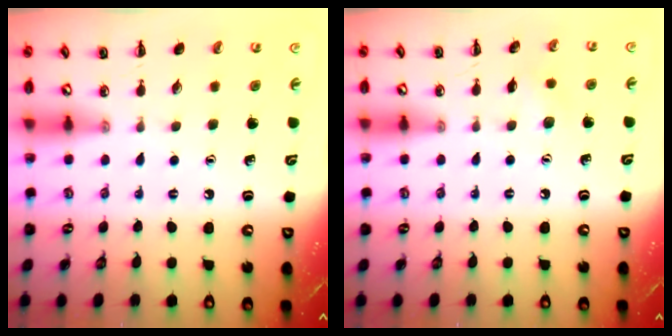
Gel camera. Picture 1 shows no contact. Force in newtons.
{"total": 5.3, "press": 5.2, "slide": 1.2}